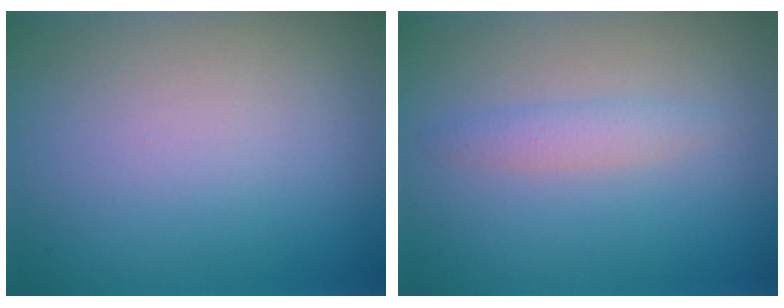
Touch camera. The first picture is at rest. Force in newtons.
{"total": 1.6, "press": 1.6, "slide": 0.0}